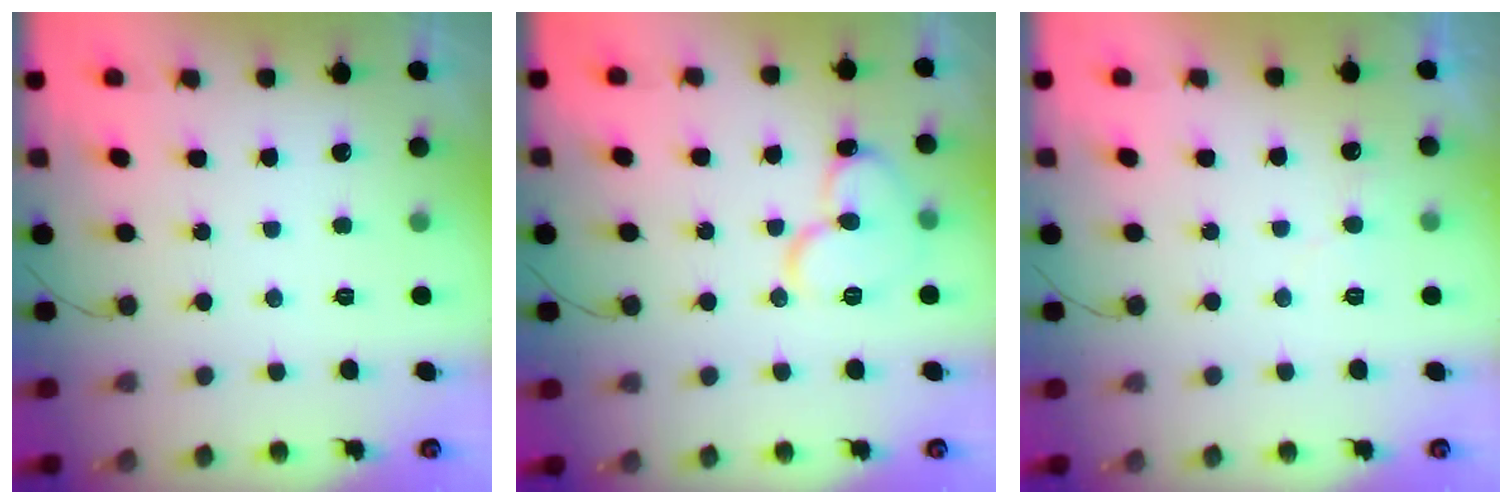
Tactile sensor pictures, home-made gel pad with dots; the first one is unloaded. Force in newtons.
{"total": 11.4, "press": 11.3, "slide": 1.4}
{"total": 5.4, "press": 5.3, "slide": 0.5}